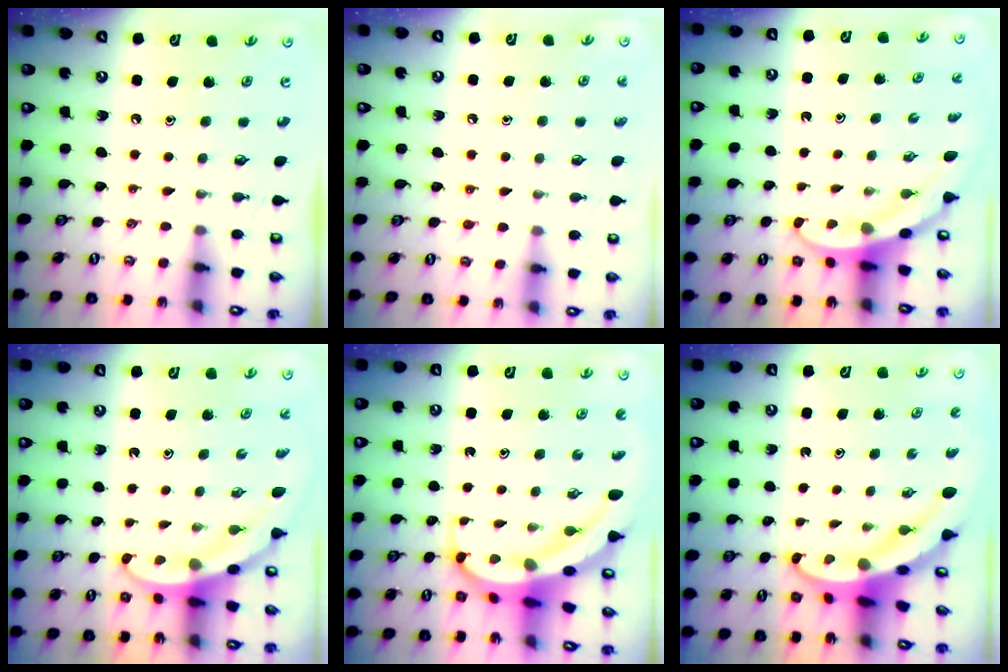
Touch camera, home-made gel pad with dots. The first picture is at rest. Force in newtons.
{"total": 3.7, "press": 3.7, "slide": 0.4}
{"total": 3.2, "press": 3.2, "slide": 0.1}
{"total": 3.3, "press": 3.3, "slide": 0.1}
{"total": 8.9, "press": 8.8, "slide": 0.9}
{"total": 5.1, "press": 5.0, "slide": 0.5}